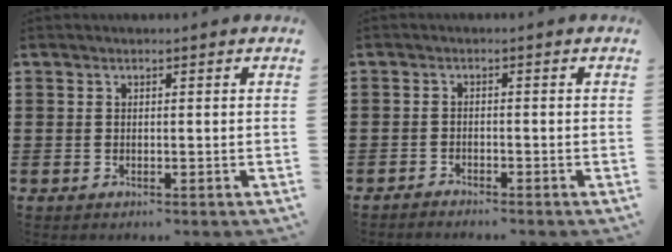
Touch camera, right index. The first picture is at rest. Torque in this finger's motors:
{"motor_torque": [-0.05, -0.07, -0.02, -0.03]}